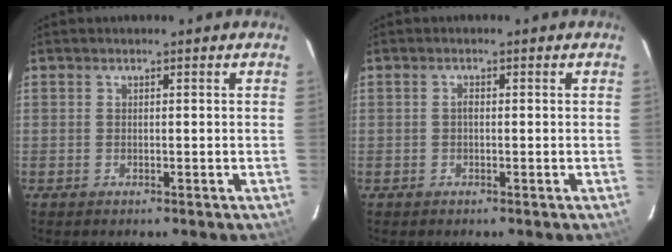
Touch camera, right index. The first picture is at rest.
{"total": 0.7, "force": [-0.2, 0.4, 0.6], "torque": [-0.011, 0.006, -0.004]}